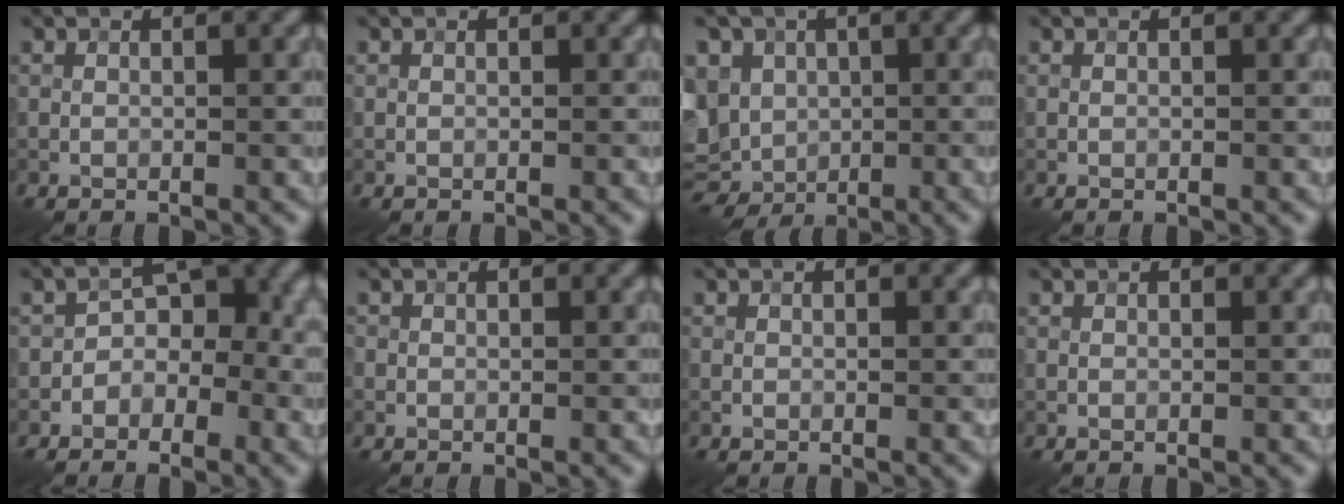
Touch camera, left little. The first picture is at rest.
{"total": 0.0}
{"total": 10.0, "force": [-2.3, 8.4, 4.9], "torque": [-0.080, 0.004, -0.060]}
{"total": 0.0}
{"total": 3.6, "force": [-1.6, 2.6, 1.9], "torque": [-0.016, 0.003, -0.037]}
{"total": 0.6, "force": [0.0, 0.6, 0.0], "torque": [0.008, -0.004, -0.003]}
{"total": 0.6, "force": [-0.1, 0.5, -0.1], "torque": [0.008, -0.004, -0.003]}
{"total": 0.0}